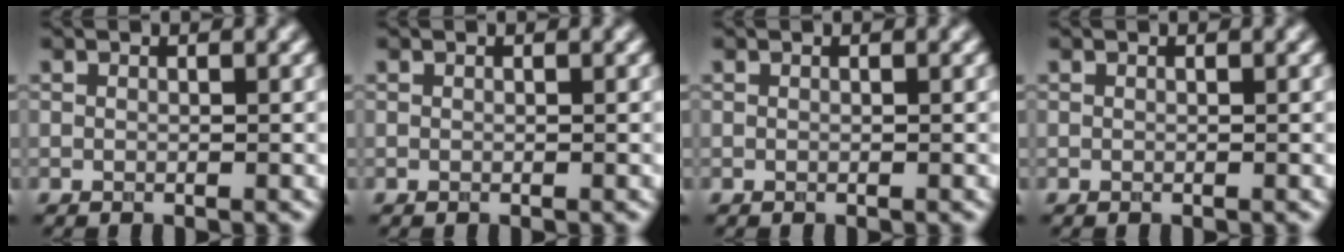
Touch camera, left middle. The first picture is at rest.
{"total": 0.0}
{"total": 0.0}
{"total": 0.0}